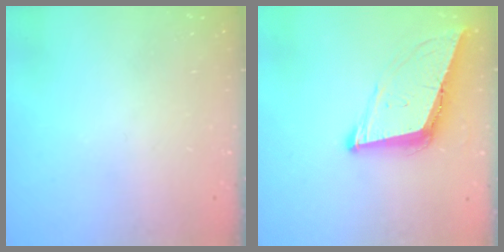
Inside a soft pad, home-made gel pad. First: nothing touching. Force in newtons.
{"total": 10.3, "press": 9.6, "slide": 3.6}